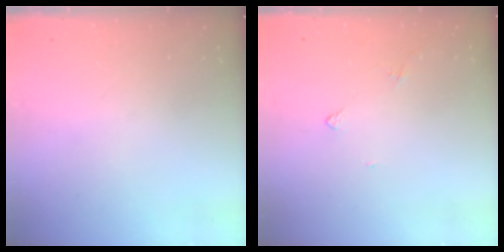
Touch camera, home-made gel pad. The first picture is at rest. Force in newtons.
{"total": 2.6, "press": 2.6, "slide": 0.6}